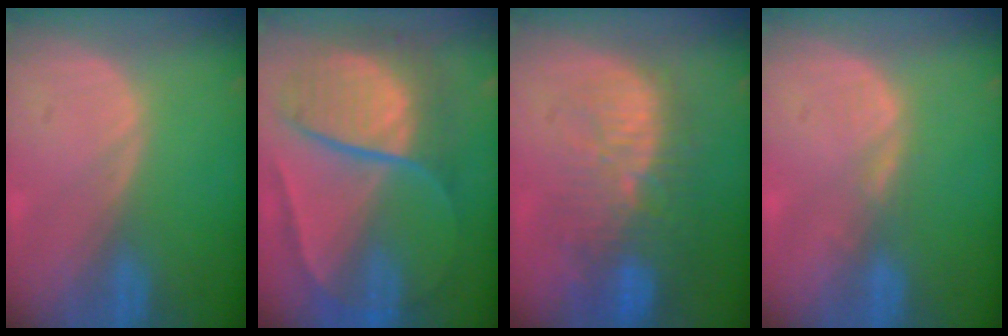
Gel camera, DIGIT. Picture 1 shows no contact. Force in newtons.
{"total": 10.7, "press": 10.6, "slide": 1.0}
{"total": 11.3, "press": 9.9, "slide": 5.5}
{"total": 1.3, "press": 1.3, "slide": 0.2}